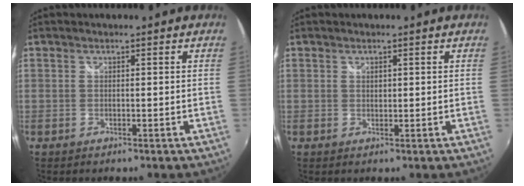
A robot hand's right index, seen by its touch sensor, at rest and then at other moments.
{"total": 1.4, "force": [0.7, 1.0, 0.7], "torque": [-0.006, 0.001, 0.013]}